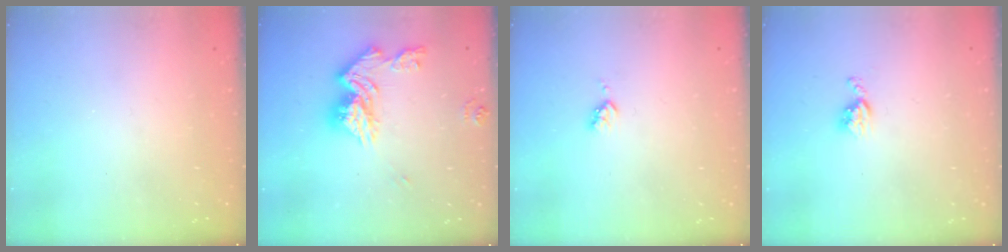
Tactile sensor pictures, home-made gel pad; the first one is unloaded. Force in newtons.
{"total": 14.3, "press": 14.2, "slide": 1.5}
{"total": 3.2, "press": 3.2, "slide": 0.4}
{"total": 5.1, "press": 5.1, "slide": 0.7}